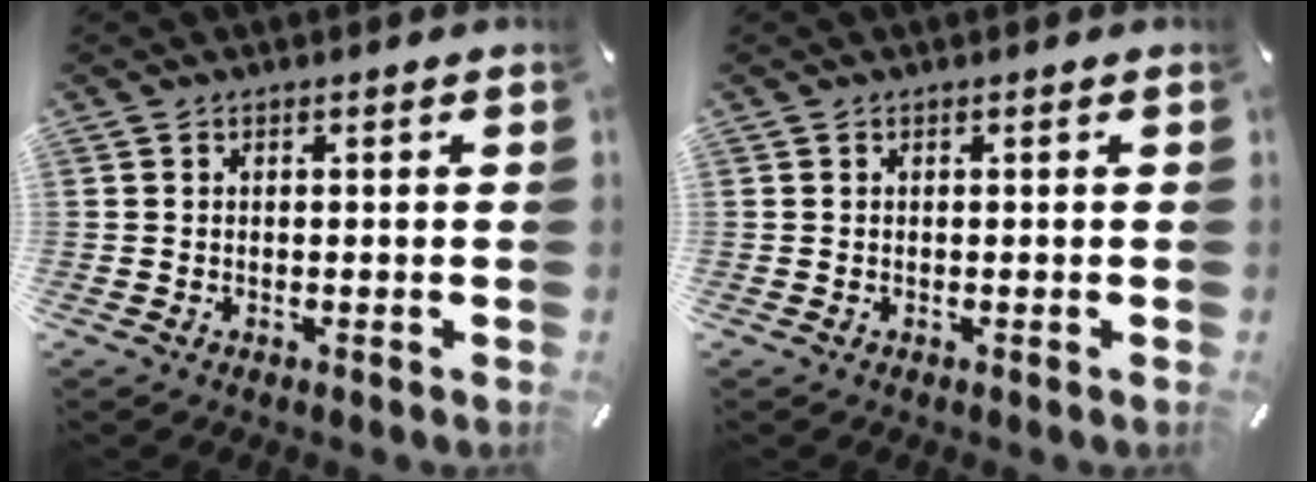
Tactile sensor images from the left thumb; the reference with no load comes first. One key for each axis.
{"total": 0.0}